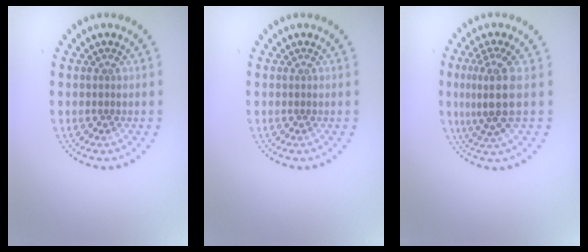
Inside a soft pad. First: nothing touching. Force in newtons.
{"total": 0.0}
{"total": 3.7, "press": 3.1, "slide": 2.0}